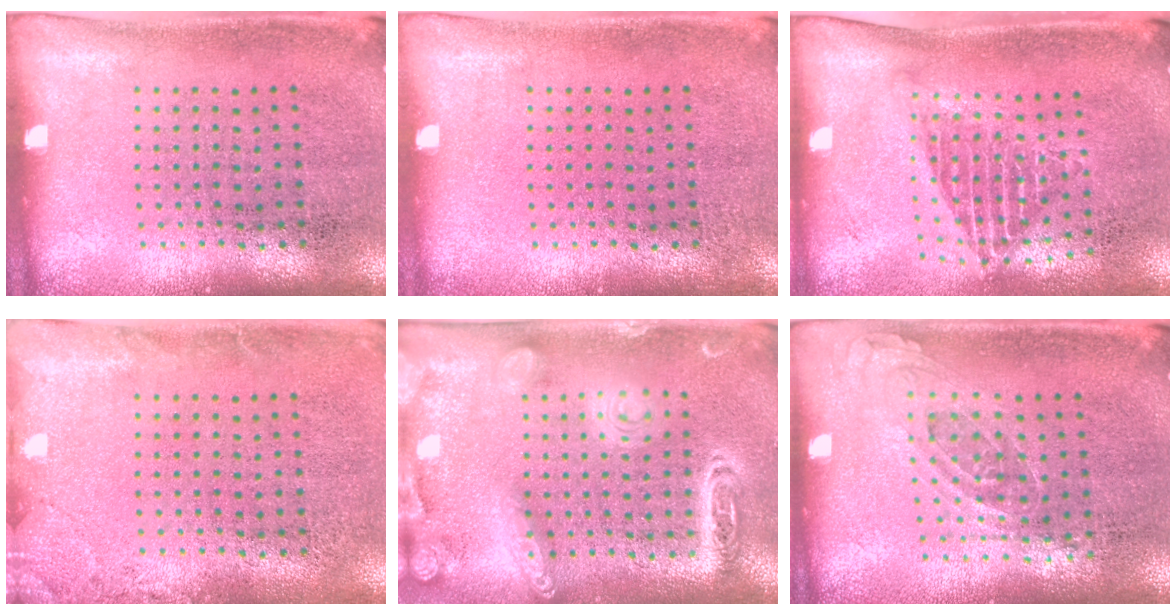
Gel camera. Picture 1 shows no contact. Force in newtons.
{"total": 0.0}
{"total": 1.4, "press": 1.1, "slide": 0.9}
{"total": 1.7, "press": 1.7, "slide": 0.3}
{"total": 4.0, "press": 4.0, "slide": 0.4}
{"total": 0.8, "press": 0.6, "slide": 0.5}